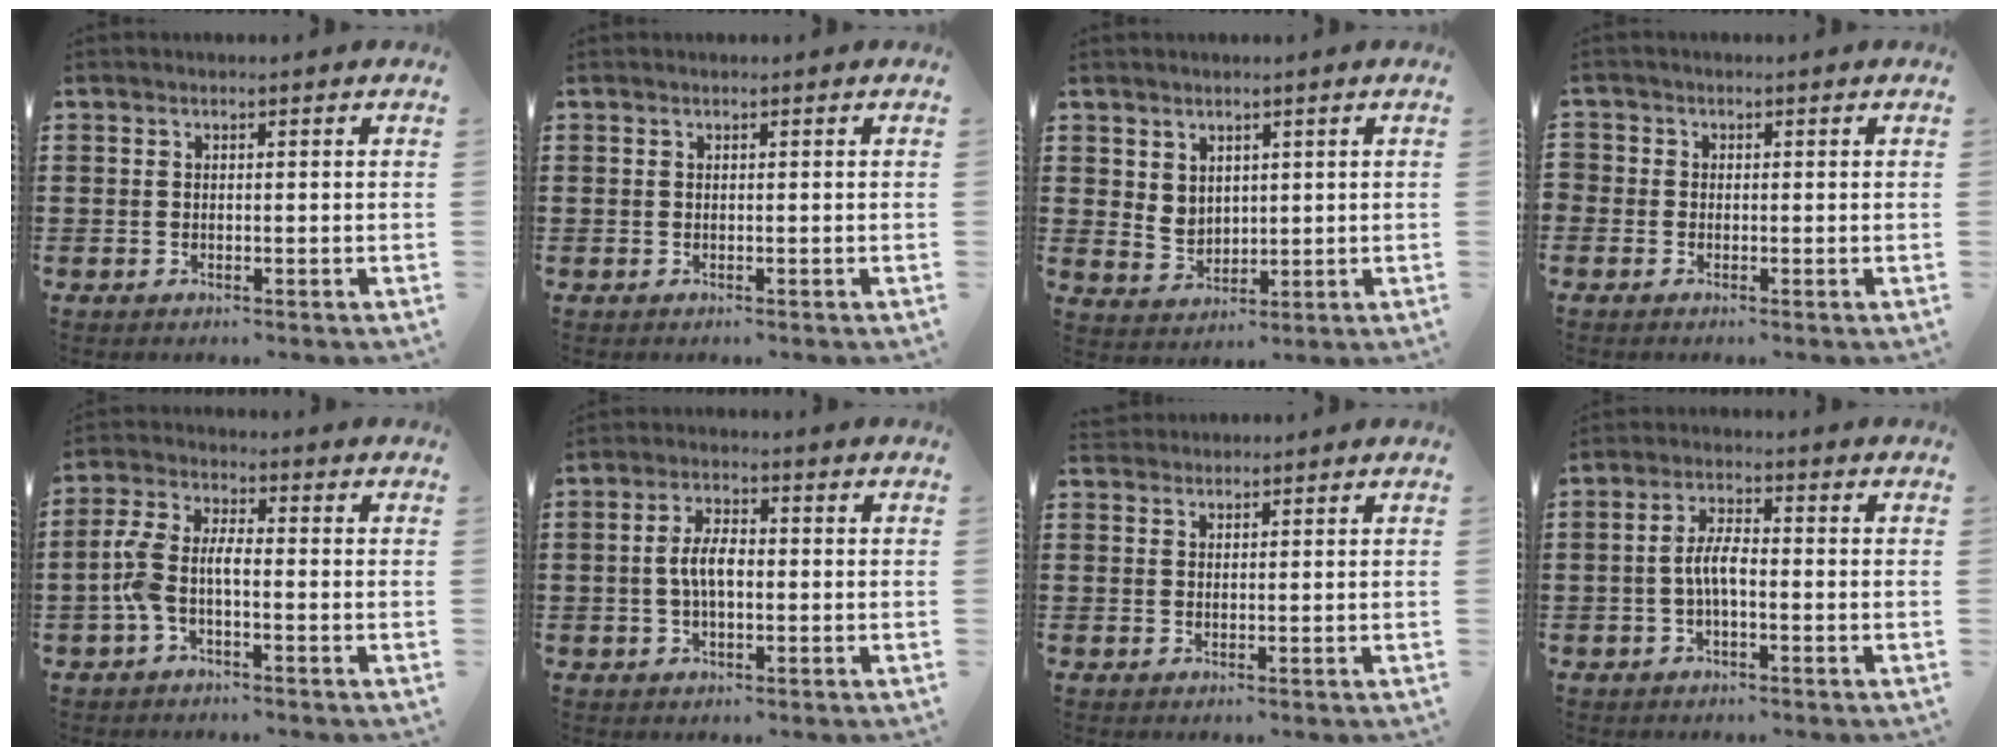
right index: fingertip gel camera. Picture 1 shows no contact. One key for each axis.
{"total": 0.0}
{"total": 3.4, "fx": 2.3, "fy": 2.4, "fz": 0.7, "tx": -0.024, "ty": 0.005, "tz": 0.044}
{"total": 0.9, "fx": -0.5, "fy": 0.7, "fz": 0.1, "tx": -0.004, "ty": 0.001, "tz": -0.010}
{"total": 4.9, "fx": -1.6, "fy": 2.1, "fz": 4.1, "tx": -0.111, "ty": -0.003, "tz": -0.041}
{"total": 4.8, "fx": -0.3, "fy": 2.2, "fz": 4.3, "tx": -0.094, "ty": 0.000, "tz": -0.012}
{"total": 1.4, "fx": 1.3, "fy": 0.5, "fz": -0.3, "tx": 0.002, "ty": 0.004, "tz": 0.027}
{"total": 4.5, "fx": -0.9, "fy": 1.5, "fz": 4.2, "tx": -0.089, "ty": 0.004, "tz": -0.021}